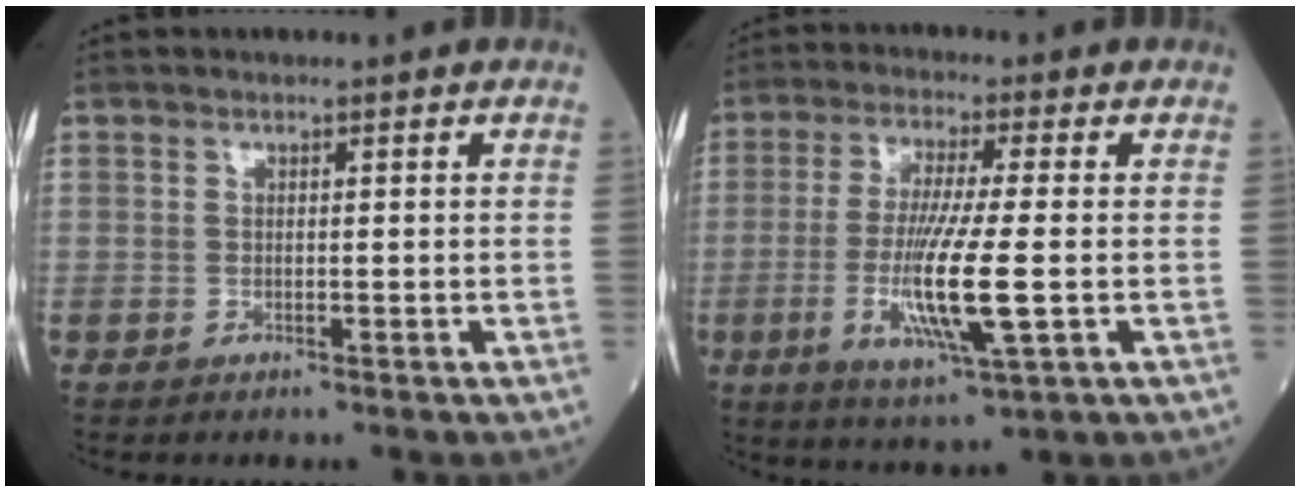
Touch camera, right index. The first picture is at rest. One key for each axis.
{"total": 11.8, "fx": -2.2, "fy": 0.5, "fz": 11.5, "tx": -0.231, "ty": -0.020, "tz": -0.044}